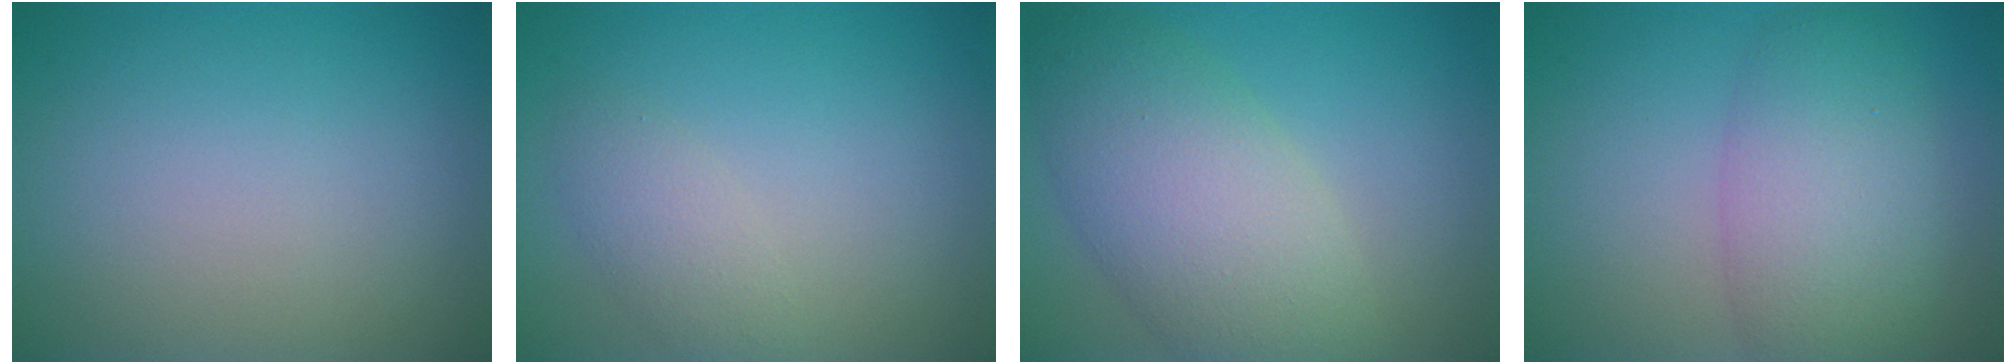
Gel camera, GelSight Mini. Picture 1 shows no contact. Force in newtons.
{"total": 2.0, "press": 2.0, "slide": 0.2}
{"total": 7.6, "press": 7.6, "slide": 0.3}
{"total": 6.1, "press": 6.1, "slide": 0.2}